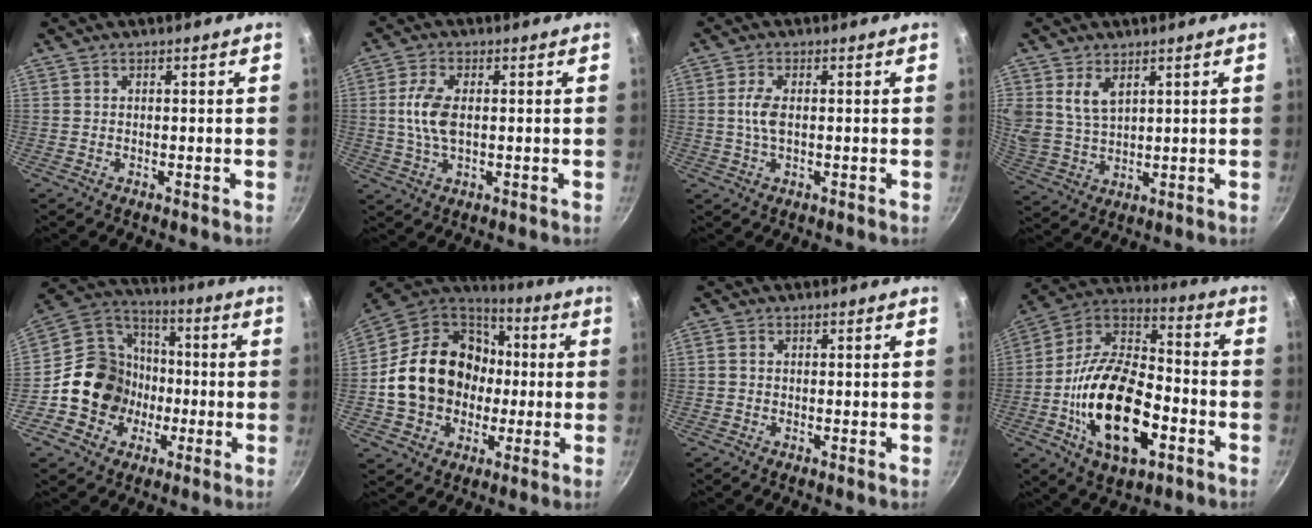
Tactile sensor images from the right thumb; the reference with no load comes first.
{"total": 7.0, "force": [0.4, 3.6, 6.0], "torque": [-0.124, 0.005, 0.005]}
{"total": 4.7, "force": [0.2, 2.3, 4.1], "torque": [-0.088, 0.003, 0.002]}
{"total": 6.6, "force": [3.2, 4.0, 4.2], "torque": [-0.072, -0.025, 0.070]}
{"total": 15.7, "force": [-3.4, 13.9, 6.3], "torque": [-0.075, 0.041, -0.067]}
{"total": 22.9, "force": [-0.6, 18.7, 13.2], "torque": [-0.215, 0.047, -0.003]}
{"total": 1.1, "force": [0.0, 0.9, 0.6], "torque": [-0.011, 0.004, -0.002]}
{"total": 23.5, "force": [-7.2, 12.6, 18.5], "torque": [-0.322, 0.040, -0.140]}